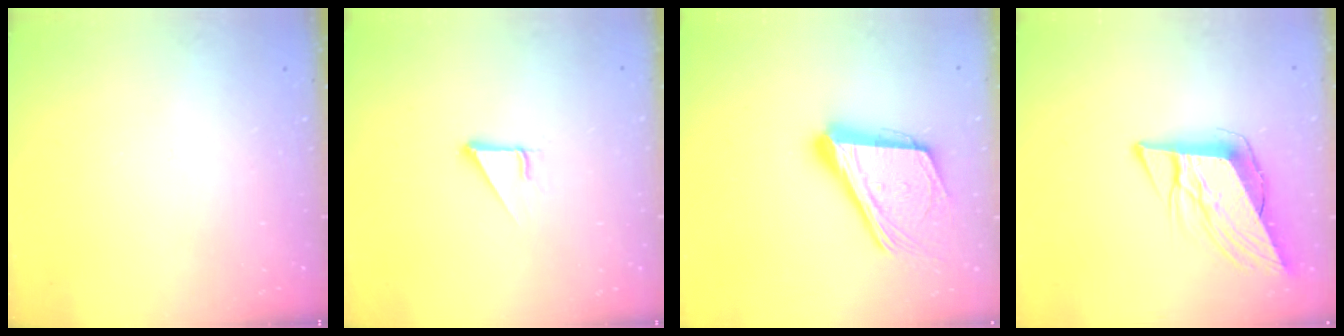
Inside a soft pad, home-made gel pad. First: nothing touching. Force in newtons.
{"total": 2.9, "press": 2.9, "slide": 0.1}
{"total": 23.2, "press": 22.7, "slide": 5.0}
{"total": 11.1, "press": 10.3, "slide": 4.0}